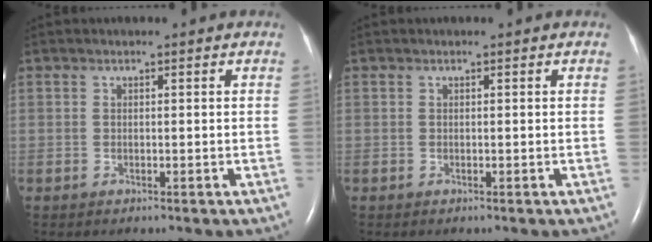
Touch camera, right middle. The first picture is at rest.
{"total": 0.0}